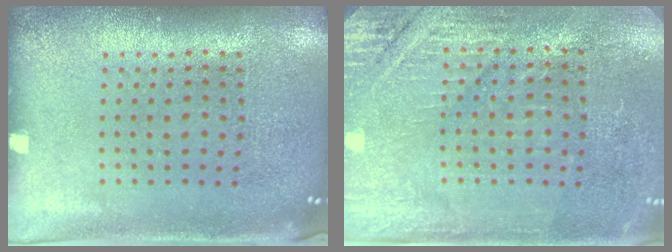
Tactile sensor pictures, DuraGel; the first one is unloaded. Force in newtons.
{"total": 2.9, "press": 2.9, "slide": 0.4}